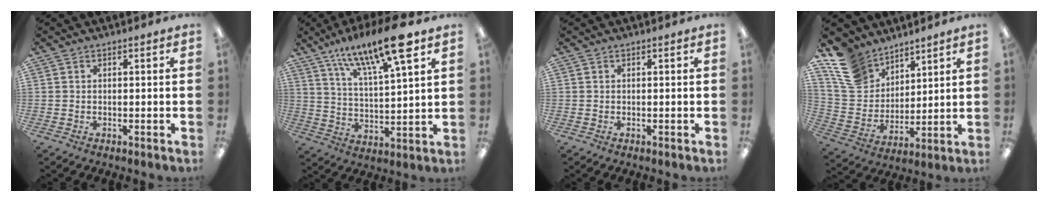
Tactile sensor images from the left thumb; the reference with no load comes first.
{"total": 16.3, "force": [11.5, 3.7, 11.0], "torque": [-0.189, -0.054, 0.186]}
{"total": 0.0}
{"total": 13.5, "force": [10.0, 8.2, 3.8], "torque": [-0.099, -0.051, 0.199]}